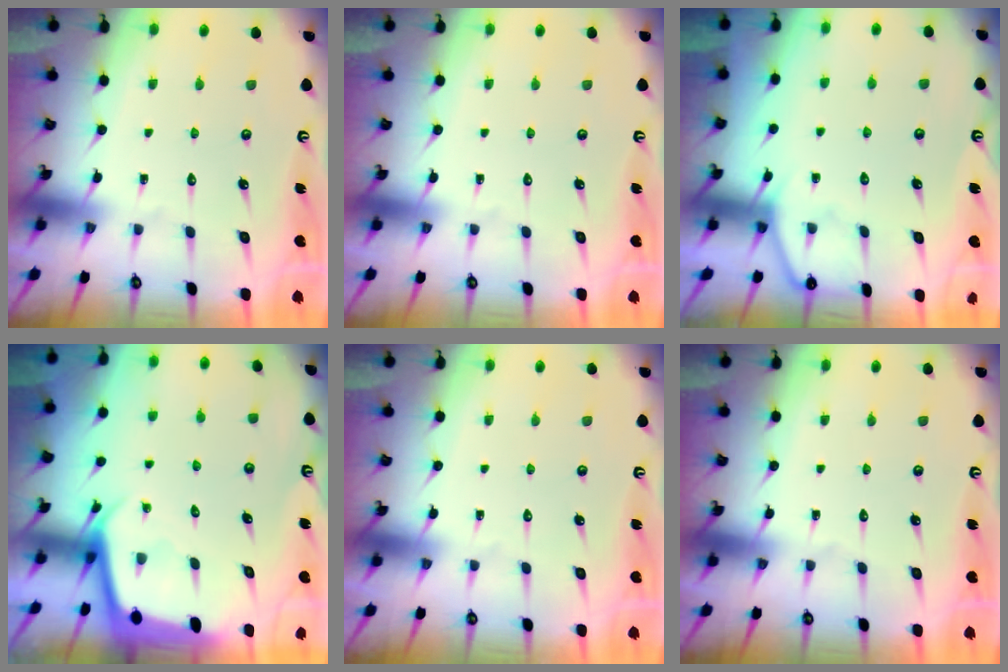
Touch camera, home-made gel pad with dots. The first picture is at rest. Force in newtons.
{"total": 0.0}
{"total": 3.4, "press": 3.4, "slide": 0.5}
{"total": 2.3, "press": 2.3, "slide": 0.1}
{"total": 0.0}
{"total": 0.0}